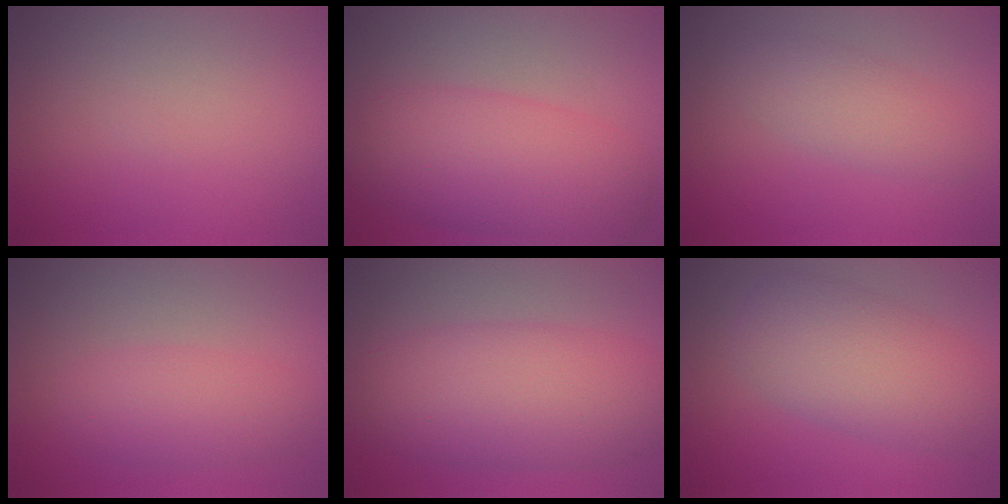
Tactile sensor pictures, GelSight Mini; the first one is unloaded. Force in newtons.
{"total": 7.2, "press": 7.2, "slide": 0.1}
{"total": 2.8, "press": 2.8, "slide": 0.0}
{"total": 3.4, "press": 3.4, "slide": 0.1}
{"total": 8.1, "press": 8.1, "slide": 0.3}
{"total": 6.4, "press": 6.4, "slide": 0.2}